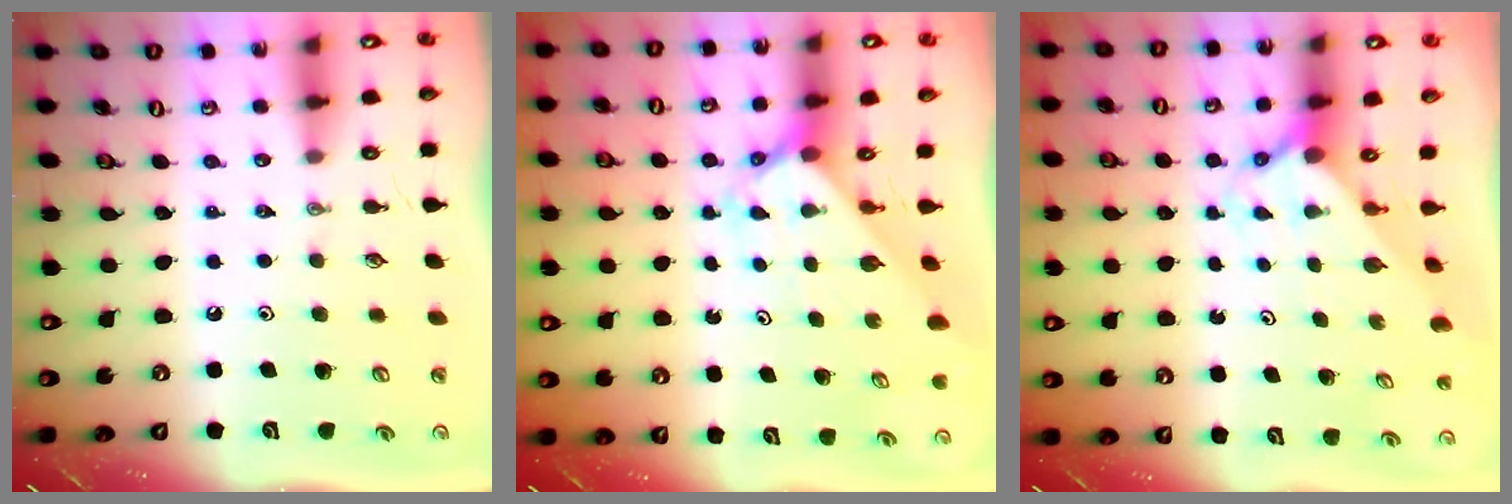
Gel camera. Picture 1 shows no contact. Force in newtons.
{"total": 1.9, "press": 1.9, "slide": 0.1}
{"total": 1.7, "press": 1.7, "slide": 0.2}